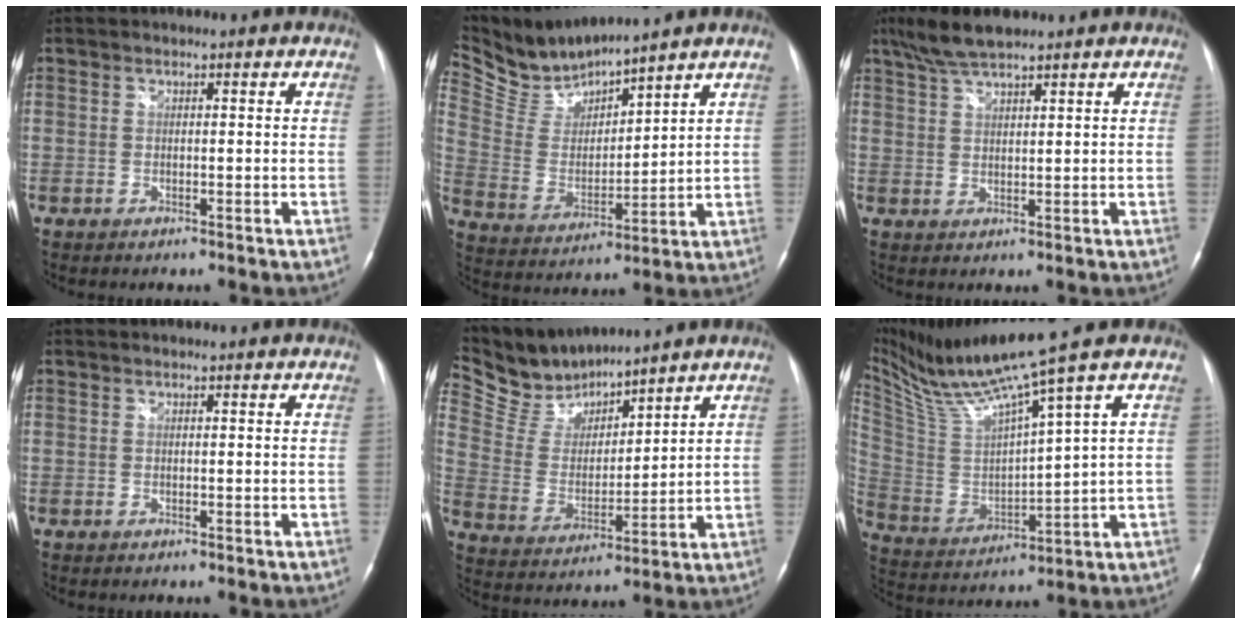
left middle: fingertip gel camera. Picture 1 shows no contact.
{"total": 9.8, "force": [9.6, 0.4, 1.8], "torque": [-0.063, 0.006, 0.209]}
{"total": 6.1, "force": [4.9, 0.9, 3.5], "torque": [-0.077, 0.018, 0.093]}
{"total": 0.0}
{"total": 10.2, "force": [9.9, 1.8, 1.8], "torque": [-0.056, 0.012, 0.210]}
{"total": 13.6, "force": [10.8, -2.3, 7.9], "torque": [-0.162, -0.007, 0.213]}